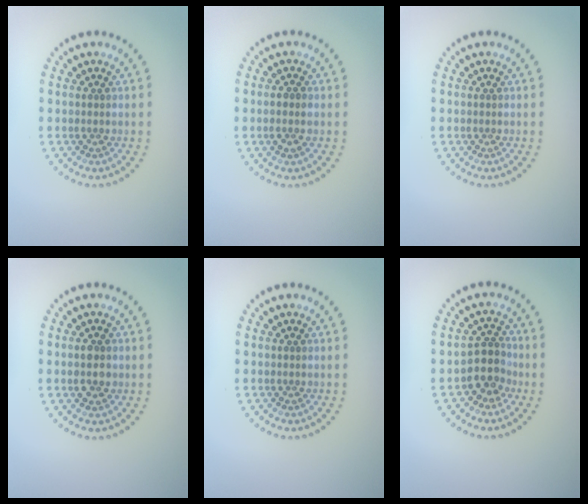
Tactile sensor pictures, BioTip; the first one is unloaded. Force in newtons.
{"total": 1.6, "press": 1.5, "slide": 0.5}
{"total": 0.0}
{"total": 2.6, "press": 2.6, "slide": 0.1}
{"total": 0.0}
{"total": 2.8, "press": 2.5, "slide": 1.4}